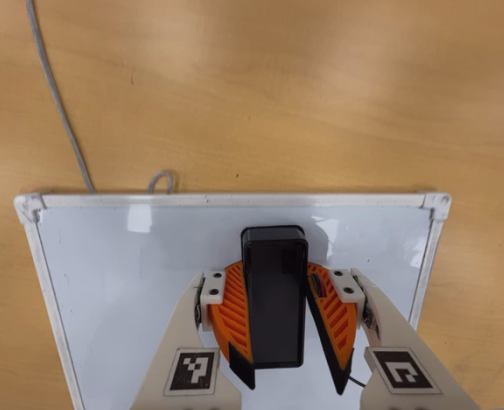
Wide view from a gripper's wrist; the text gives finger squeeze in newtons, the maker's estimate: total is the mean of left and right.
{"total": 11.4, "left": 13.2, "right": 9.7}